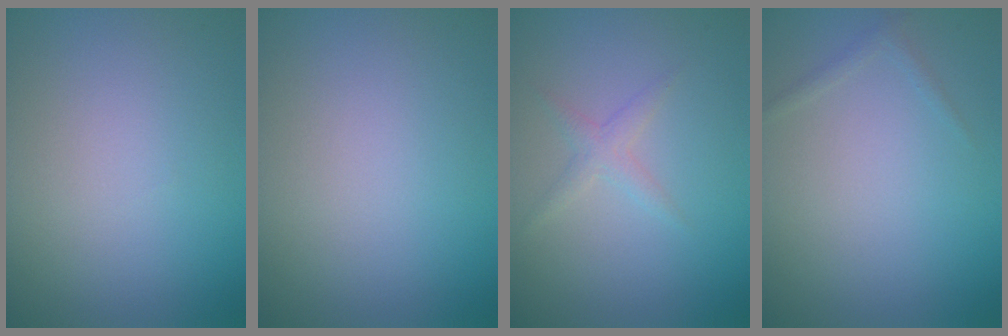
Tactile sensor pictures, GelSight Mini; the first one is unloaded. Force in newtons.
{"total": 0.0}
{"total": 1.3, "press": 1.3, "slide": 0.1}
{"total": 0.6, "press": 0.6, "slide": 0.1}